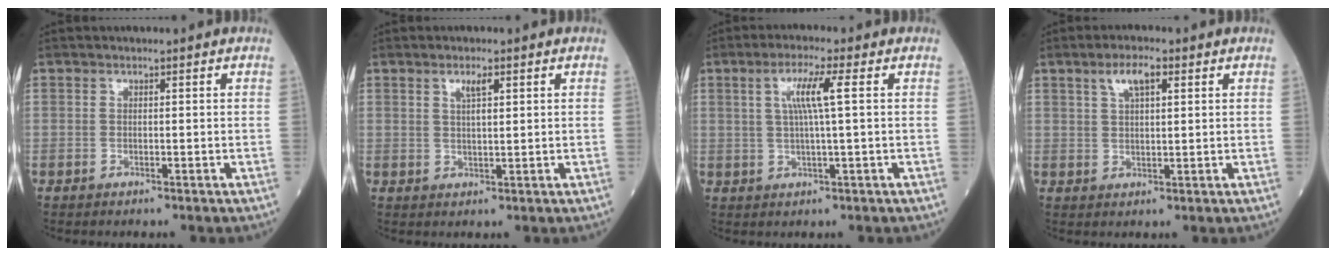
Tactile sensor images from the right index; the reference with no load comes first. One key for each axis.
{"total": 2.8, "fx": 1.4, "fy": 0.6, "fz": 2.4, "tx": -0.046, "ty": 0.001, "tz": 0.026}
{"total": 5.5, "fx": 1.3, "fy": -0.4, "fz": 5.3, "tx": -0.102, "ty": 0.005, "tz": 0.025}
{"total": 4.5, "fx": 2.3, "fy": 1.2, "fz": 3.7, "tx": -0.074, "ty": 0.008, "tz": 0.045}